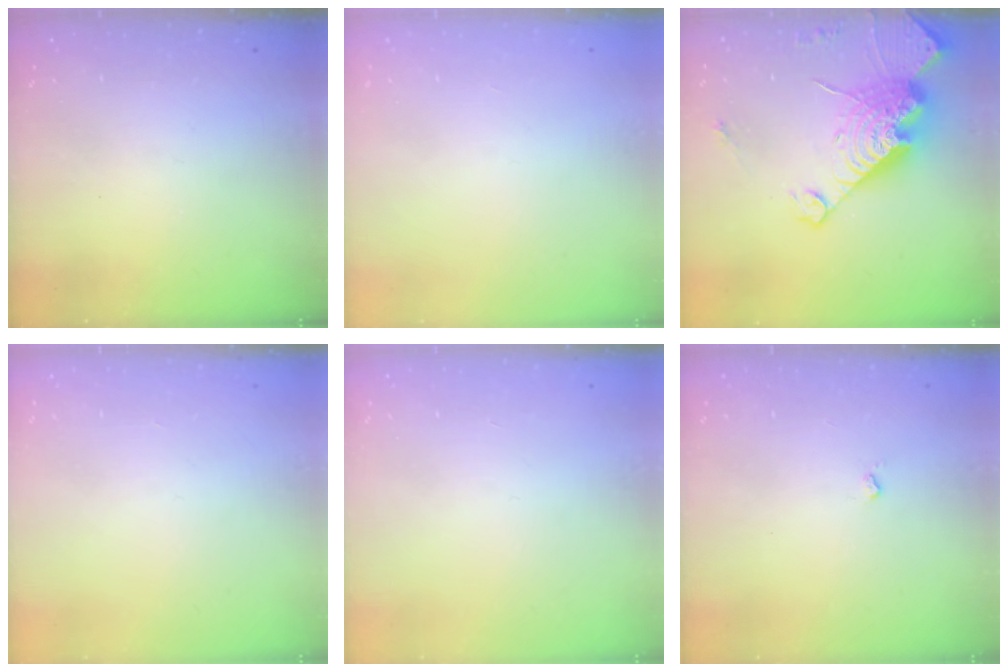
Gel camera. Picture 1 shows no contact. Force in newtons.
{"total": 0.0}
{"total": 19.3, "press": 19.3, "slide": 1.6}
{"total": 0.0}
{"total": 0.0}
{"total": 2.7, "press": 2.6, "slide": 0.4}